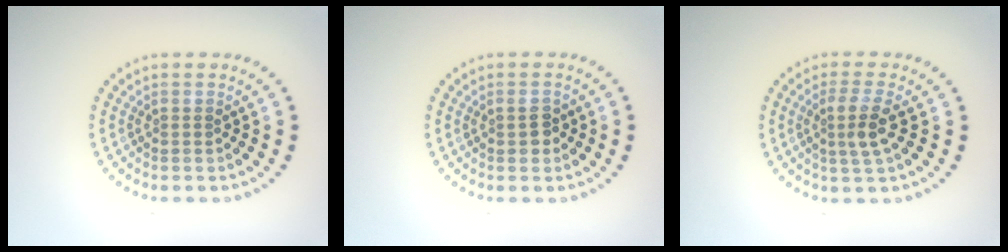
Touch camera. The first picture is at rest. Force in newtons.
{"total": 1.5, "press": 1.5, "slide": 0.1}
{"total": 2.7, "press": 2.4, "slide": 1.3}